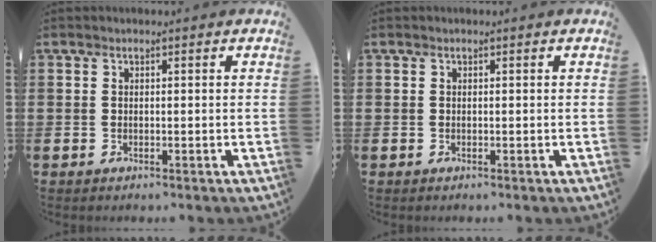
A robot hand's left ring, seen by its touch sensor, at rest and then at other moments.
{"total": 0.0}